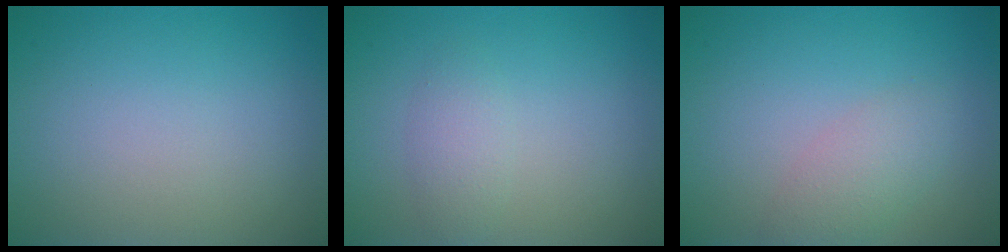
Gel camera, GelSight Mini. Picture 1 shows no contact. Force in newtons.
{"total": 1.7, "press": 1.7, "slide": 0.0}
{"total": 2.4, "press": 2.4, "slide": 0.2}